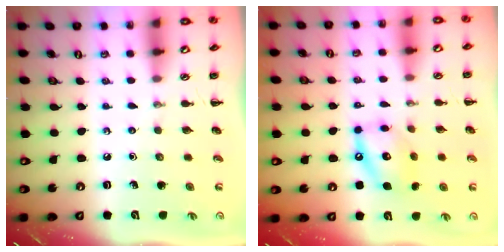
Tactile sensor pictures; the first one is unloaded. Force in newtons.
{"total": 12.6, "press": 12.4, "slide": 2.6}